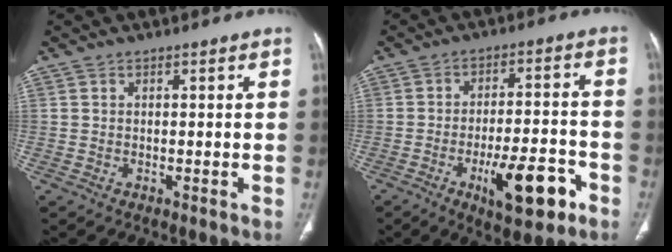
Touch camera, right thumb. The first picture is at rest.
{"total": 12.6, "force": [-5.9, 4.4, 10.2], "torque": [-0.145, 0.028, -0.082]}